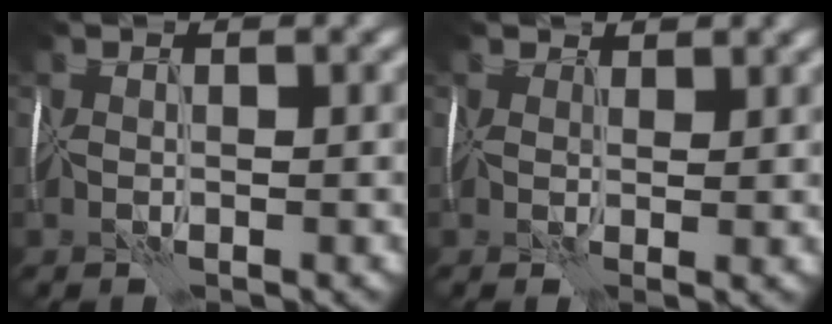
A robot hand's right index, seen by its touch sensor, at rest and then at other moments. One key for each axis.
{"total": 2.9, "fx": 1.7, "fy": 1.5, "fz": 1.8, "tx": -0.036, "ty": 0.009, "tz": 0.015}